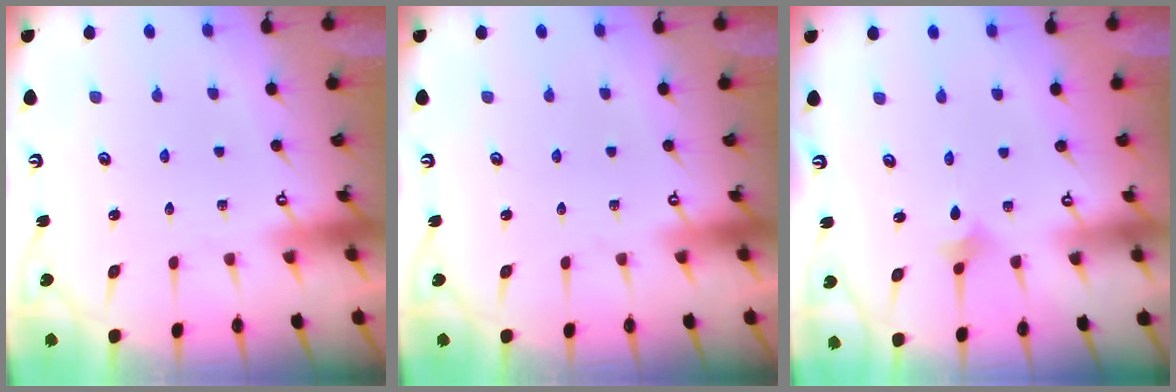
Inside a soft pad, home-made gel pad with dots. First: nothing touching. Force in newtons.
{"total": 0.0}
{"total": 2.4, "press": 2.4, "slide": 0.5}